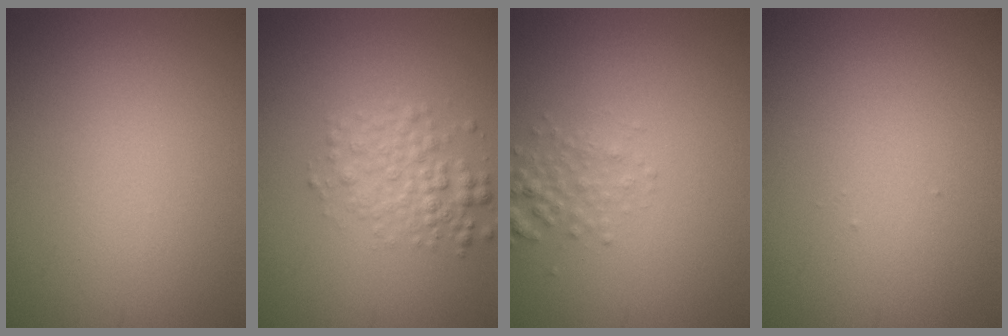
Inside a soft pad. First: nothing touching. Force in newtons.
{"total": 2.9, "press": 2.9, "slide": 0.1}
{"total": 1.7, "press": 1.7, "slide": 0.1}
{"total": 0.0}